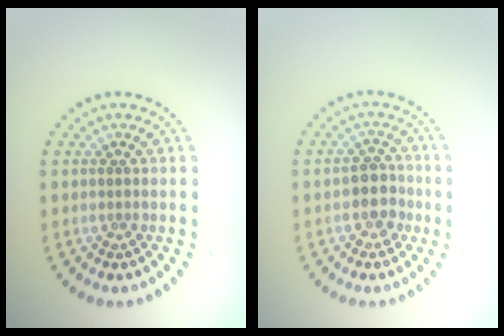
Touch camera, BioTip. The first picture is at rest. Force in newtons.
{"total": 2.6, "press": 2.4, "slide": 1.1}